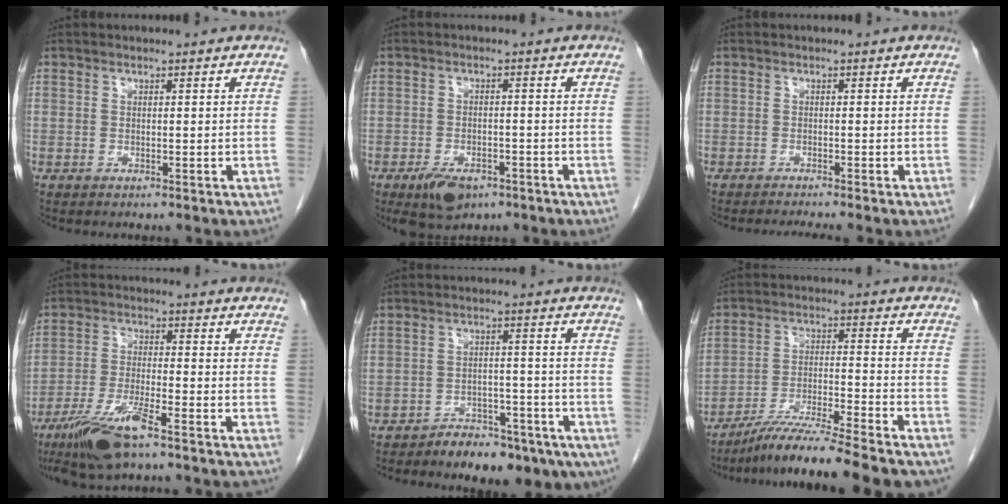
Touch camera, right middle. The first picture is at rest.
{"total": 5.6, "force": [-3.5, 2.8, 3.4], "torque": [-0.061, -0.003, -0.052]}
{"total": 2.9, "force": [-2.6, -0.7, 1.2], "torque": [-0.016, -0.007, -0.041]}
{"total": 11.3, "force": [-8.2, 1.2, 7.7], "torque": [-0.145, -0.022, -0.144]}
{"total": 9.8, "force": [-7.5, 4.6, 4.5], "torque": [-0.043, 0.019, -0.107]}
{"total": 15.0, "force": [-12.9, -0.5, 7.6], "torque": [-0.122, -0.018, -0.213]}